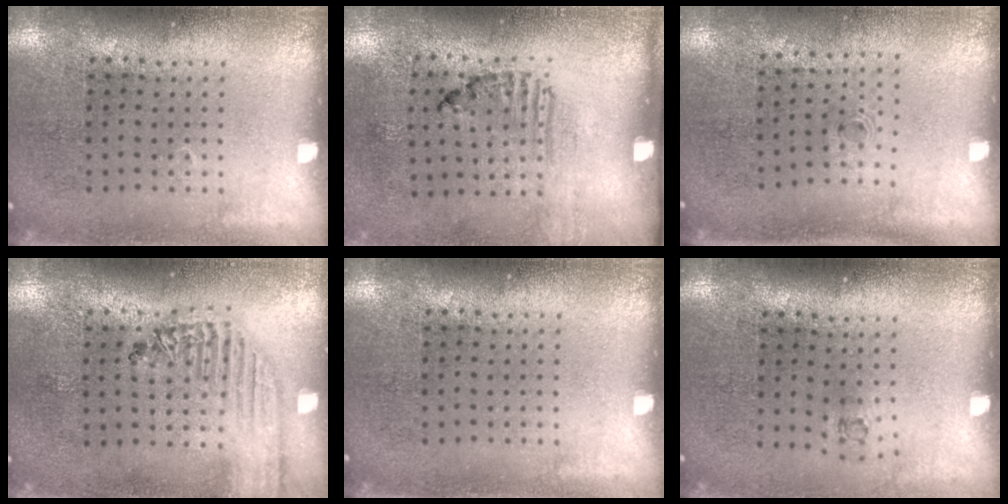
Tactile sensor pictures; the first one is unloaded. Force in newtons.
{"total": 1.7, "press": 1.0, "slide": 1.3}
{"total": 0.5, "press": 0.3, "slide": 0.4}
{"total": 1.8, "press": 1.7, "slide": 0.7}
{"total": 0.0}
{"total": 0.6, "press": 0.2, "slide": 0.5}